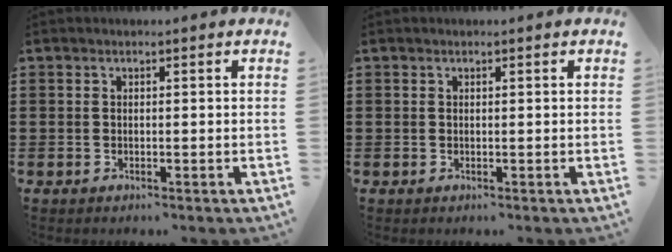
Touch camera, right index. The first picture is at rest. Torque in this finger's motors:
{"motor_torque": [-0.24, 0.04, 0.00, -0.01]}